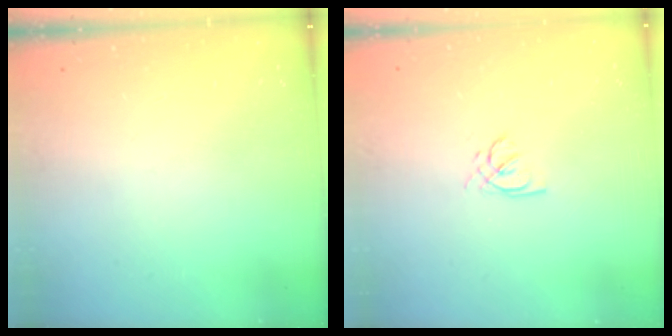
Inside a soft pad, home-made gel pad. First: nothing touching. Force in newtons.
{"total": 1.4, "press": 1.4, "slide": 0.2}